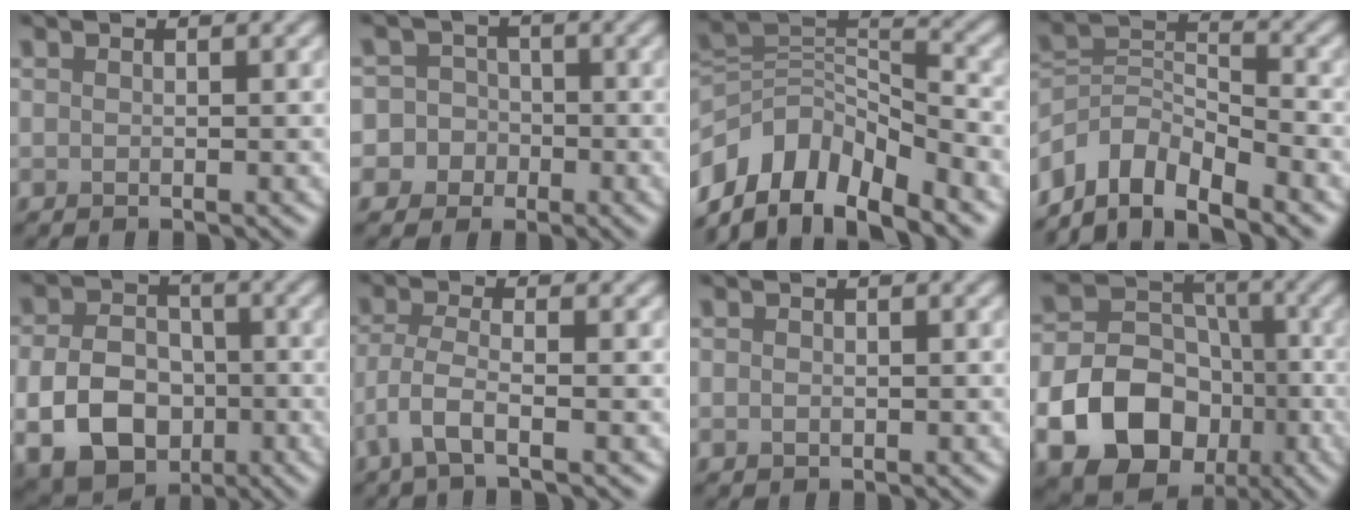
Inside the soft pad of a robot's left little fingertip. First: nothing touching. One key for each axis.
{"total": 7.4, "fx": -2.5, "fy": 6.9, "fz": 0.9, "tx": -0.015, "ty": 0.003, "tz": -0.079}
{"total": 10.2, "fx": -6.3, "fy": 5.3, "fz": 6.0, "tx": -0.107, "ty": 0.010, "tz": -0.121}
{"total": 6.5, "fx": -4.9, "fy": 2.8, "fz": 3.1, "tx": -0.045, "ty": -0.002, "tz": -0.104}
{"total": 8.1, "fx": -2.3, "fy": 5.9, "fz": 5.0, "tx": -0.103, "ty": -0.012, "tz": -0.047}
{"total": 3.1, "fx": -1.6, "fy": 0.6, "fz": 2.6, "tx": -0.061, "ty": -0.002, "tz": -0.043}
{"total": 0.6, "fx": 0.0, "fy": 0.5, "fz": 0.3, "tx": -0.002, "ty": -0.002, "tz": -0.003}
{"total": 14.1, "fx": -5.4, "fy": 11.3, "fz": 6.5, "tx": -0.125, "ty": -0.031, "tz": -0.115}